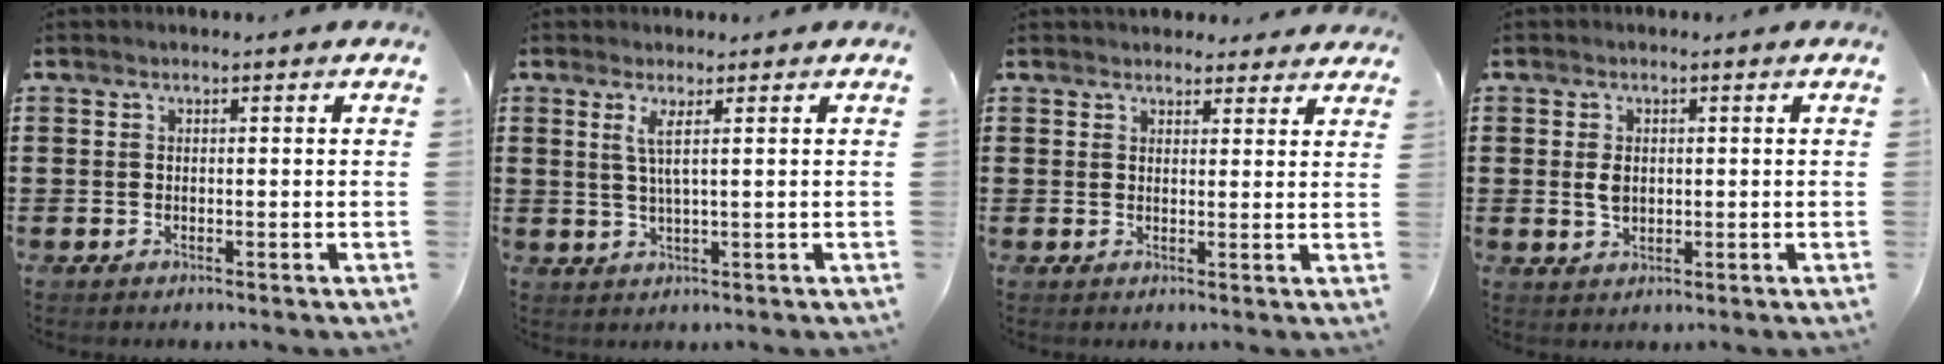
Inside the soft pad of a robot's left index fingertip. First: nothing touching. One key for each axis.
{"total": 2.6, "fx": 0.9, "fy": -0.3, "fz": 2.5, "tx": -0.054, "ty": -0.006, "tz": 0.015}
{"total": 2.6, "fx": 2.5, "fy": 0.9, "fz": 0.1, "tx": -0.002, "ty": -0.007, "tz": 0.046}
{"total": 2.4, "fx": 0.2, "fy": 1.6, "fz": 1.8, "tx": -0.045, "ty": 0.002, "tz": 0.000}